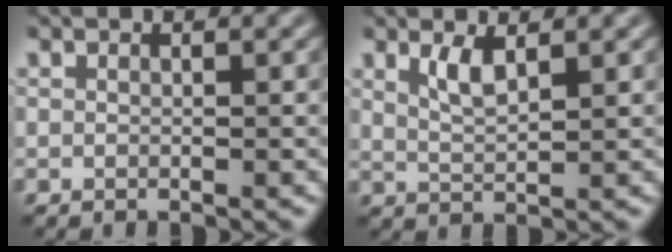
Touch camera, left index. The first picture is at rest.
{"total": 2.1, "force": [1.2, 0.6, 1.7], "torque": [-0.036, -0.008, 0.024]}